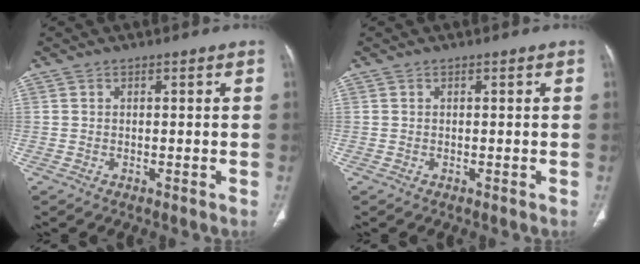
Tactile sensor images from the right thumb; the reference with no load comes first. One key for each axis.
{"total": 0.0}